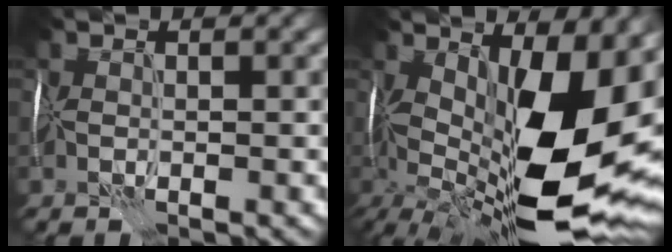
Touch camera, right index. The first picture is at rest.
{"total": 17.4, "force": [0.6, 7.4, 15.8], "torque": [-0.253, -0.002, 0.020]}